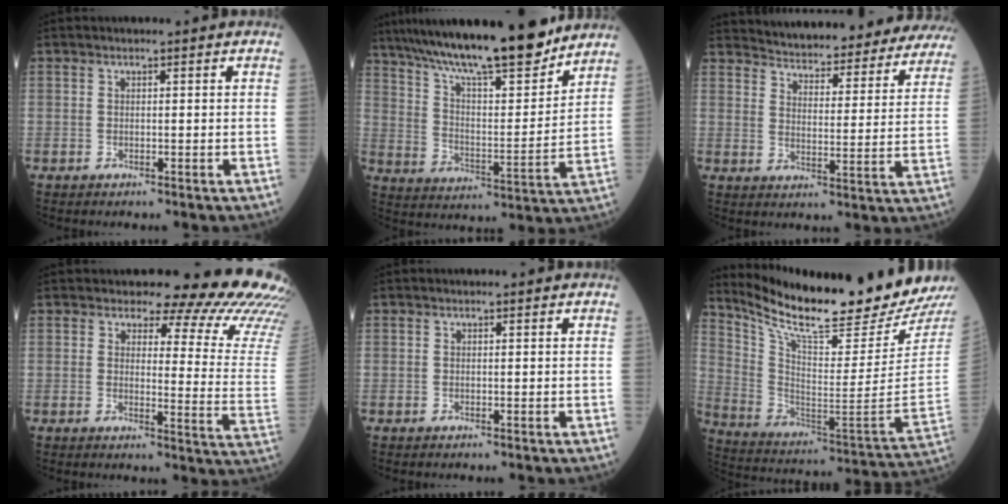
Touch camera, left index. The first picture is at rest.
{"total": 21.4, "force": [17.8, 2.8, 11.4], "torque": [-0.198, 0.006, 0.288]}
{"total": 28.6, "force": [27.0, 5.6, 7.9], "torque": [-0.113, -0.059, 0.325]}
{"total": 17.9, "force": [17.1, 2.5, 4.8], "torque": [-0.036, -0.132, 0.158]}
{"total": 0.0}
{"total": 22.5, "force": [20.0, -0.5, 10.2], "torque": [-0.187, -0.096, 0.313]}